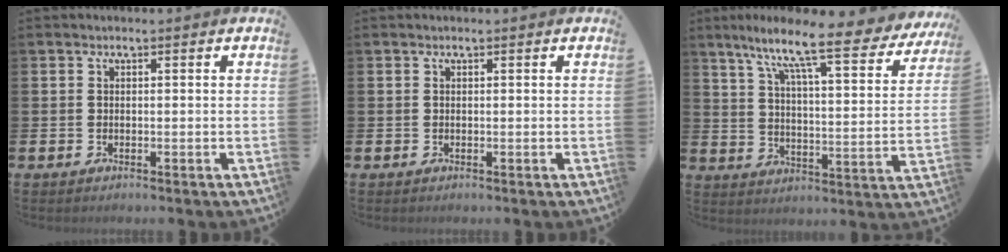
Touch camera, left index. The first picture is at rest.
{"total": 0.0}
{"total": 11.3, "force": [8.6, 1.9, 7.2], "torque": [-0.142, -0.063, 0.133]}